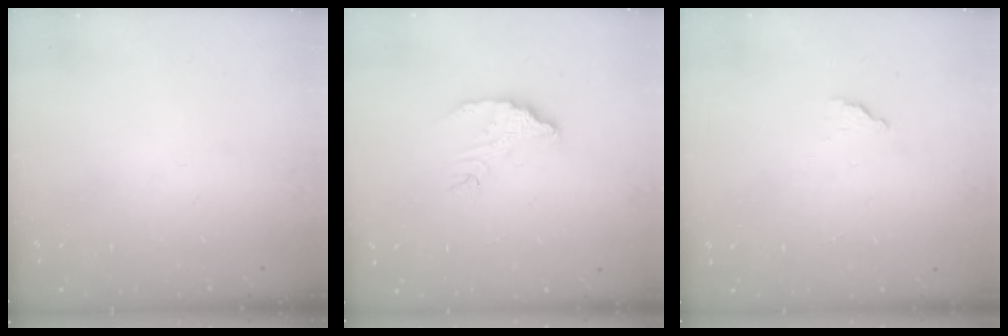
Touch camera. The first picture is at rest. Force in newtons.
{"total": 7.1, "press": 7.1, "slide": 0.4}
{"total": 2.6, "press": 2.6, "slide": 0.3}